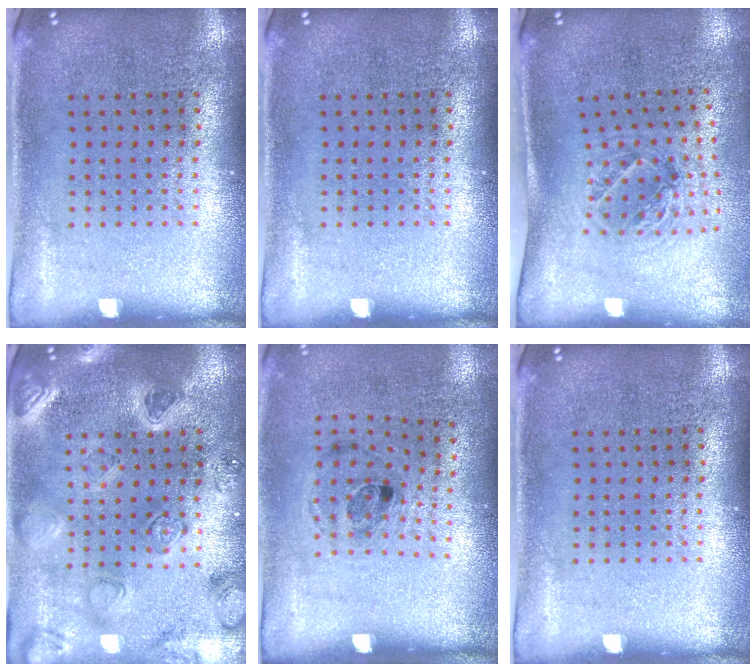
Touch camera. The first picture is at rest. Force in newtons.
{"total": 0.0}
{"total": 1.2, "press": 1.1, "slide": 0.5}
{"total": 2.3, "press": 2.2, "slide": 0.4}
{"total": 1.2, "press": 0.8, "slide": 0.9}
{"total": 0.0}